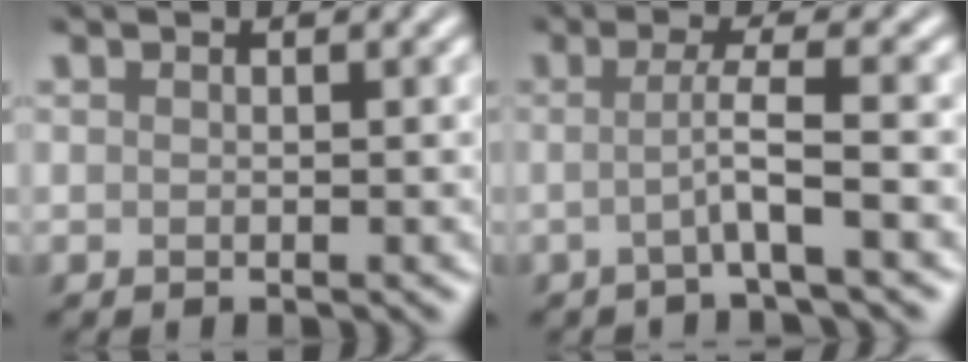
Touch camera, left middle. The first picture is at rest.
{"total": 3.3, "force": [-0.7, 0.4, 3.2], "torque": [-0.054, 0.000, -0.024]}